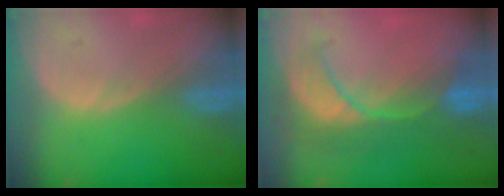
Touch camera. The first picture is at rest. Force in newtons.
{"total": 8.4, "press": 8.1, "slide": 2.2}